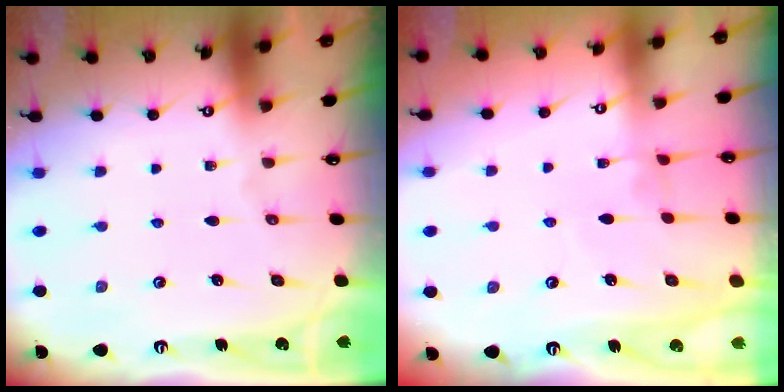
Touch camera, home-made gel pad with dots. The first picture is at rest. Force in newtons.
{"total": 2.9, "press": 2.9, "slide": 0.4}